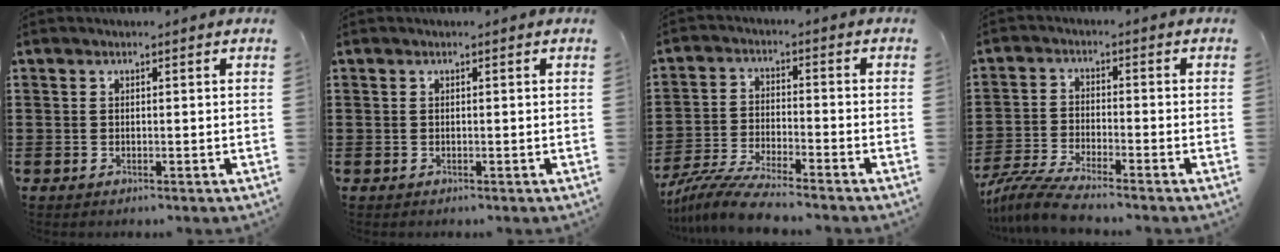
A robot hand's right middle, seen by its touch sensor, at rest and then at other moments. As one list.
[{"total": 0.0}, {"total": 6.8, "force": [-6.2, 0.1, 2.7], "torque": [-0.066, -0.011, -0.123]}, {"total": 5.6, "force": [-5.1, 0.0, 2.3], "torque": [-0.072, -0.021, -0.105]}]